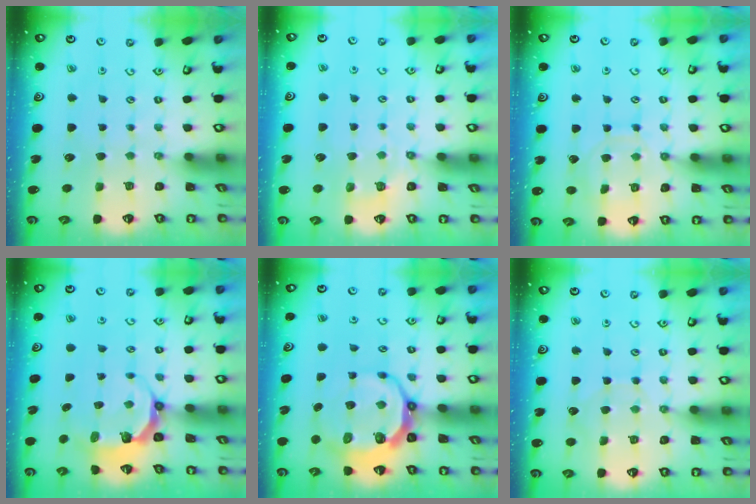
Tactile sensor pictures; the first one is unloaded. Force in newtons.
{"total": 3.0, "press": 2.5, "slide": 1.6}
{"total": 9.9, "press": 9.9, "slide": 0.6}
{"total": 6.2, "press": 5.0, "slide": 3.6}
{"total": 10.1, "press": 9.1, "slide": 4.4}
{"total": 5.2, "press": 5.1, "slide": 0.6}